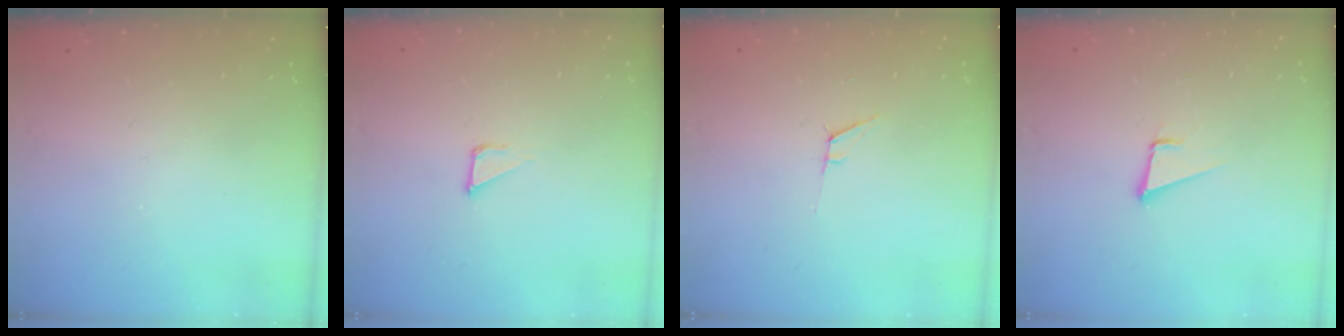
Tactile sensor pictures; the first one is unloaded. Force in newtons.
{"total": 2.8, "press": 2.8, "slide": 0.1}
{"total": 5.2, "press": 4.5, "slide": 2.5}
{"total": 3.6, "press": 2.7, "slide": 2.4}